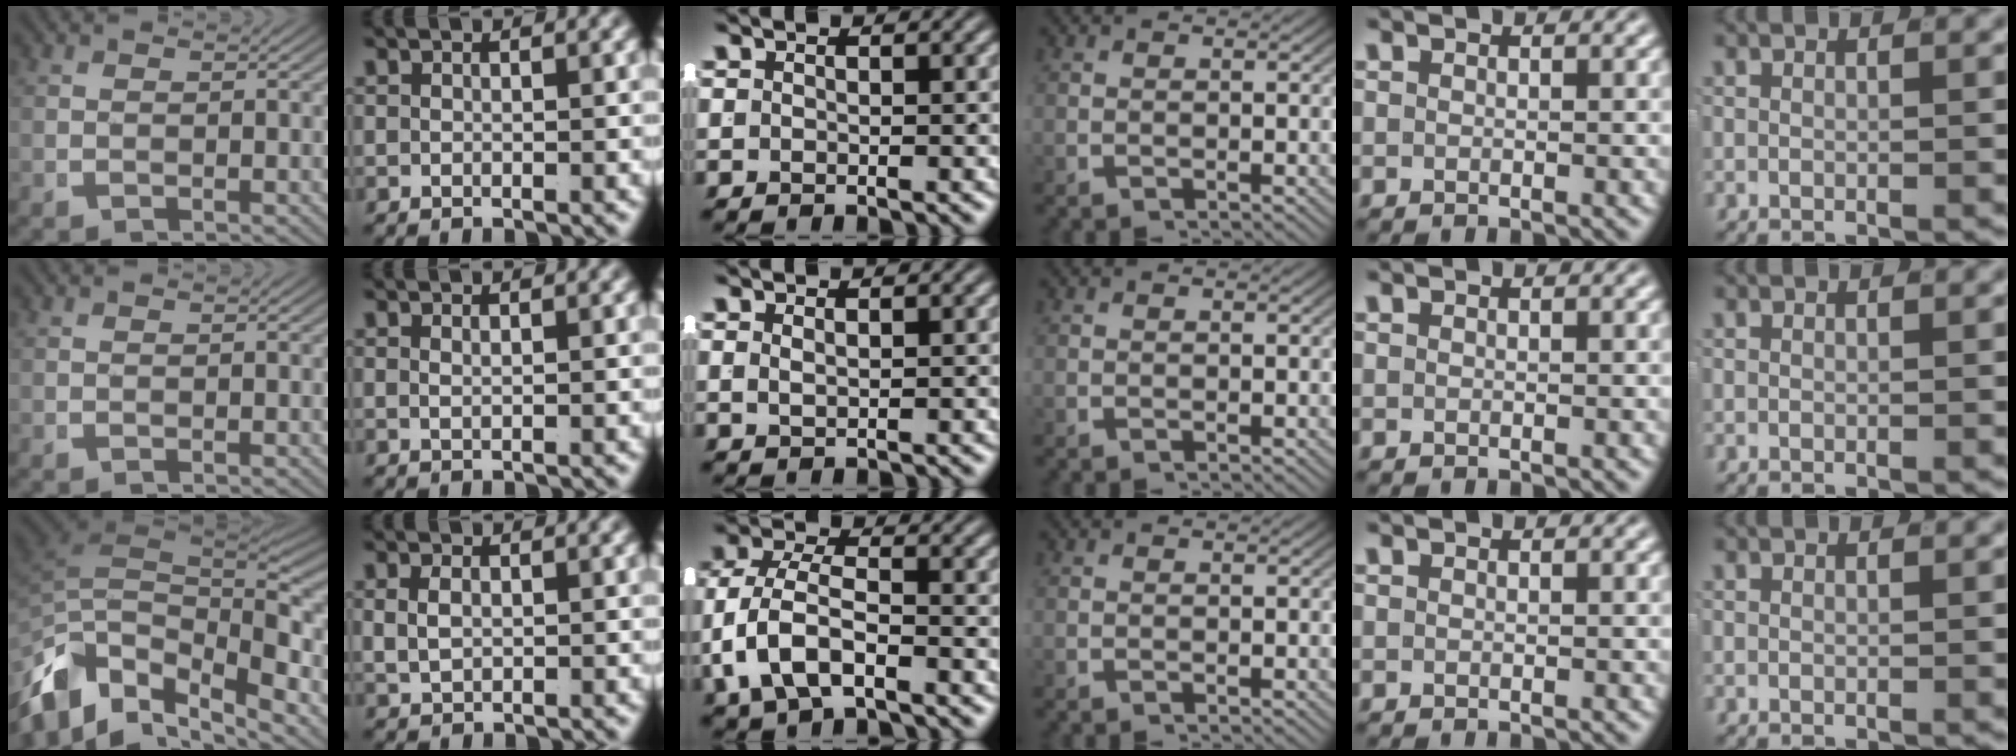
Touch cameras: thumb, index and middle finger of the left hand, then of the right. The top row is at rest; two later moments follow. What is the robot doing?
{"motion": "lift_and_place", "object": "jacket"}